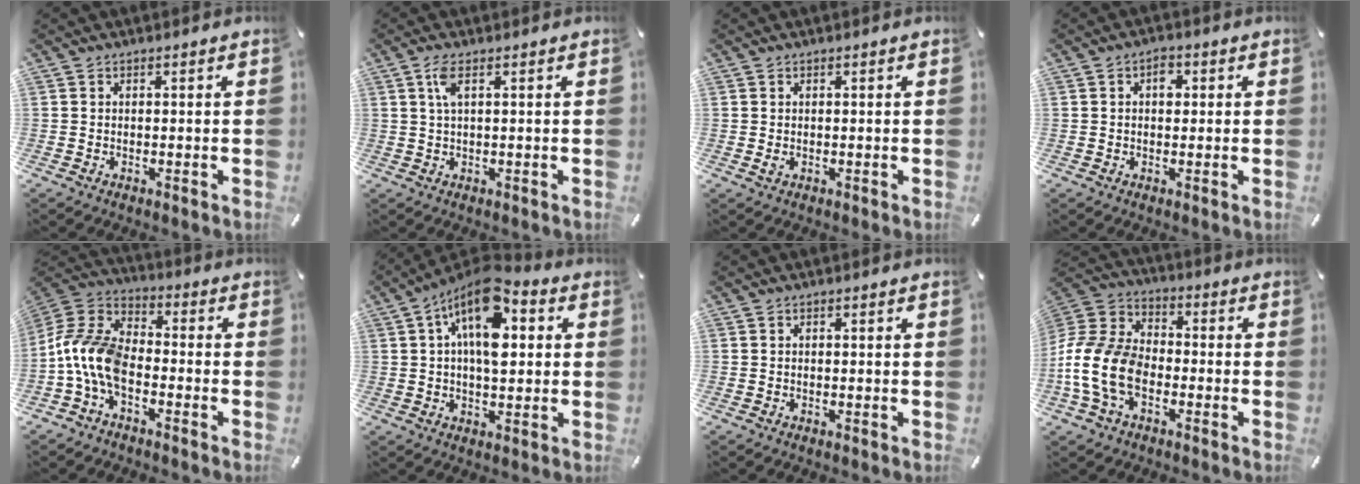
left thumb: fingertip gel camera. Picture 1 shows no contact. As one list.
[{"total": 3.6, "force": [1.3, 1.0, 3.2], "torque": [-0.071, 0.006, 0.020]}, {"total": 0.7, "force": [-0.1, 0.5, 0.5], "torque": [-0.008, 0.001, -0.001]}, {"total": 3.0, "force": [0.6, 1.9, 2.2], "torque": [-0.021, -0.002, 0.004]}, {"total": 11.6, "force": [-4.1, 7.1, 8.2], "torque": [-0.191, 0.003, -0.079]}, {"total": 14.0, "force": [4.6, 7.5, 10.9], "torque": [-0.183, -0.018, 0.078]}, {"total": 0.0}, {"total": 14.5, "force": [-5.7, 9.7, 9.1], "torque": [-0.208, 0.027, -0.108]}]